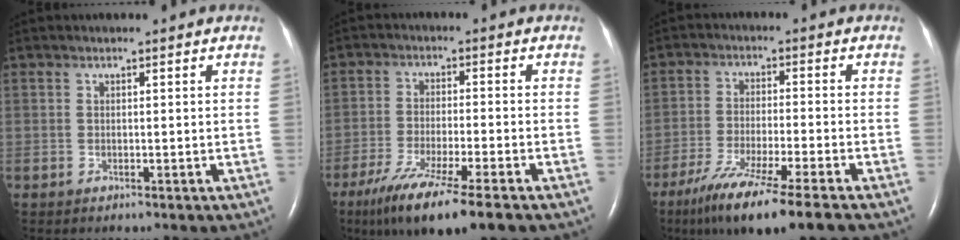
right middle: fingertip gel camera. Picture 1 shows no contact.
{"total": 11.6, "force": [-7.8, 0.1, 8.6], "torque": [-0.152, -0.034, -0.127]}
{"total": 11.8, "force": [-8.4, -0.8, 8.3], "torque": [-0.146, -0.039, -0.140]}